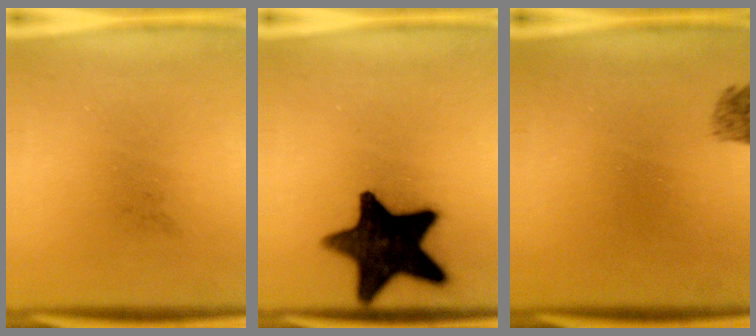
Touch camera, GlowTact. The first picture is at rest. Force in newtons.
{"total": 17.7}
{"total": 1.4}